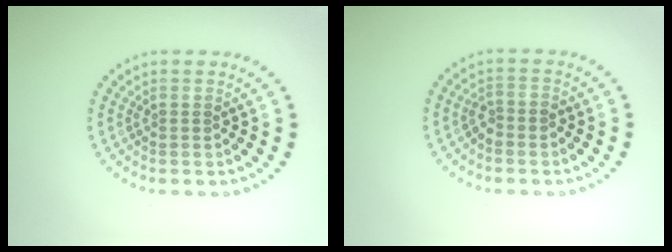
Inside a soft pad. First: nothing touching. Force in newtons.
{"total": 1.3, "press": 1.1, "slide": 0.7}